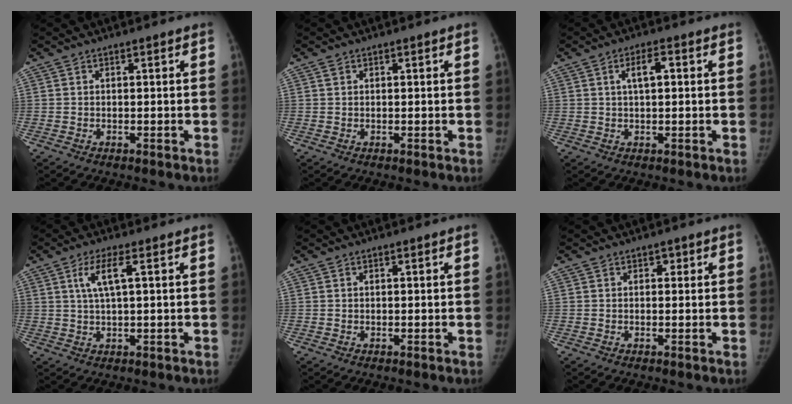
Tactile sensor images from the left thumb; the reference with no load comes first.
{"total": 0.7, "force": [0.3, 0.5, 0.3], "torque": [0.000, 0.004, 0.007]}
{"total": 4.0, "force": [0.9, 1.6, 3.6], "torque": [-0.059, 0.009, 0.015]}
{"total": 4.9, "force": [1.6, 1.0, 4.5], "torque": [-0.101, 0.004, 0.035]}
{"total": 0.0}
{"total": 1.0, "force": [0.4, 0.8, 0.4], "torque": [0.006, 0.001, 0.003]}